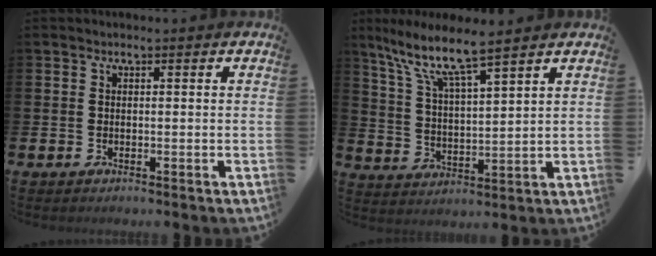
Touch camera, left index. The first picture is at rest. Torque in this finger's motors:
{"motor_torque": [0.80, -0.81, 0.78, 0.21]}